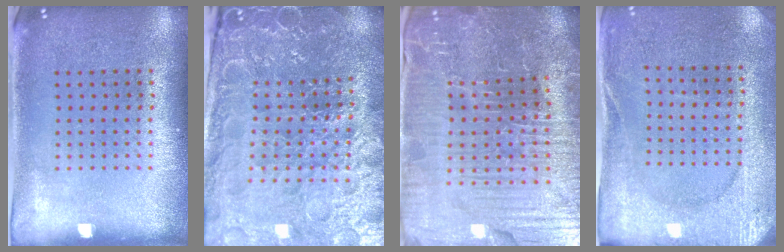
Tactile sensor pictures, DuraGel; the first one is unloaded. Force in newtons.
{"total": 4.7, "press": 4.5, "slide": 1.2}
{"total": 5.8, "press": 5.5, "slide": 1.7}
{"total": 2.6, "press": 2.5, "slide": 0.5}